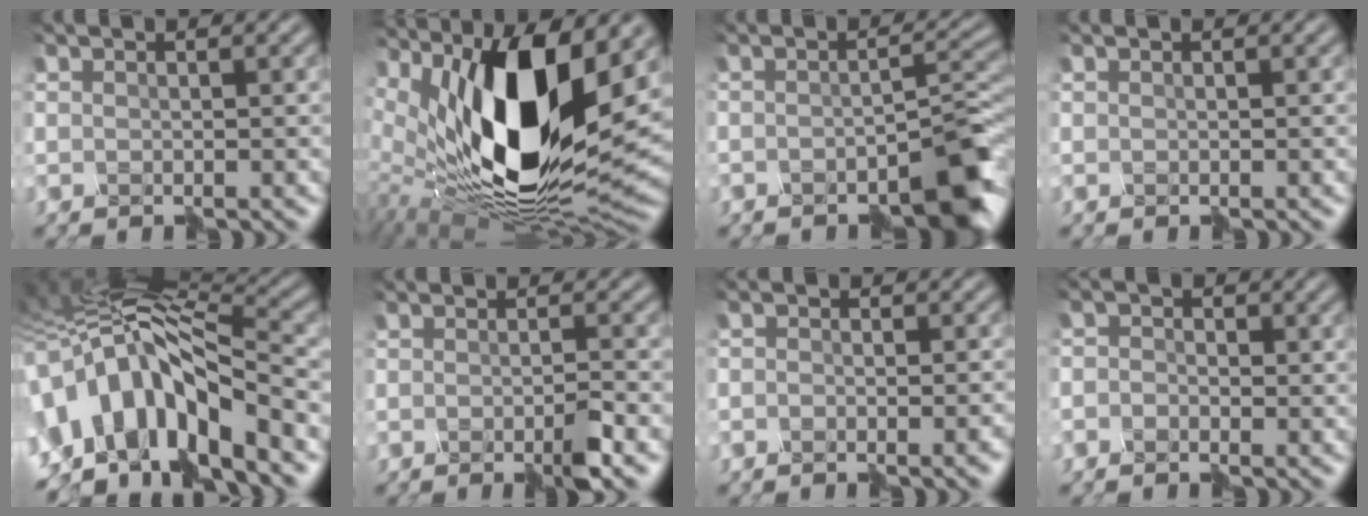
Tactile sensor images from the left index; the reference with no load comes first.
{"total": 14.4, "force": [2.2, 5.7, 13.0], "torque": [-0.239, -0.017, 0.049]}
{"total": 6.3, "force": [-4.5, 1.3, 4.1], "torque": [-0.051, 0.000, -0.070]}
{"total": 0.0}
{"total": 11.4, "force": [-3.0, 5.1, 9.7], "torque": [-0.191, 0.023, -0.056]}
{"total": 2.4, "force": [-2.0, -0.6, 1.3], "torque": [-0.033, -0.009, -0.033]}
{"total": 3.0, "force": [-2.7, 0.8, 1.1], "torque": [0.009, 0.004, -0.033]}
{"total": 2.4, "force": [-1.7, 1.6, -0.1], "torque": [0.014, 0.013, -0.047]}